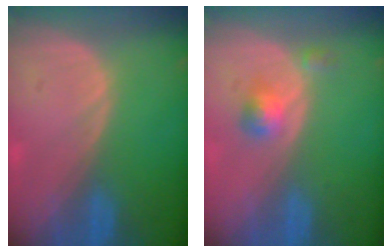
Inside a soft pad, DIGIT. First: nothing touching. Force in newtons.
{"total": 3.0, "press": 2.8, "slide": 1.2}